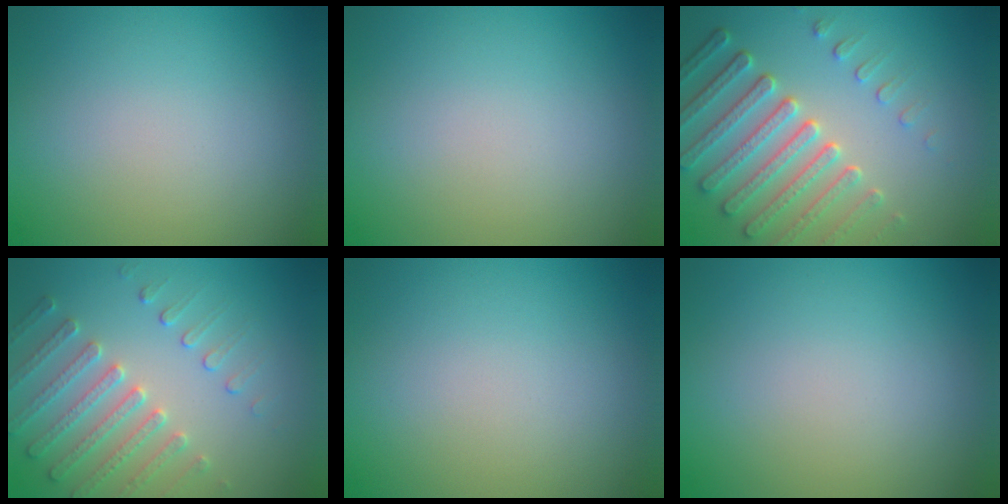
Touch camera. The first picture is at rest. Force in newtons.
{"total": 0.0}
{"total": 6.3, "press": 5.2, "slide": 3.6}
{"total": 3.8, "press": 3.7, "slide": 0.8}
{"total": 0.0}
{"total": 0.0}